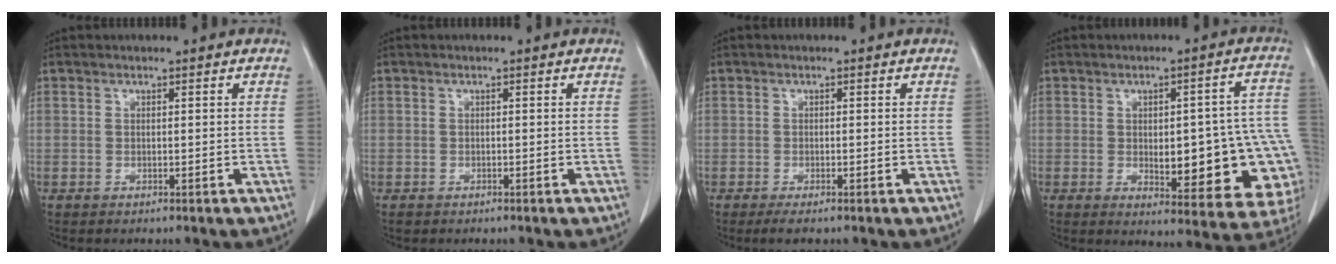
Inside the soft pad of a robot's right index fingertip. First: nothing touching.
{"total": 0.6, "force": [-0.3, 0.5, 0.0], "torque": [0.000, 0.005, -0.004]}
{"total": 1.7, "force": [-0.9, 0.6, 1.3], "torque": [-0.025, -0.002, -0.014]}
{"total": 18.3, "force": [-2.8, 5.8, 17.1], "torque": [-0.135, 0.026, -0.010]}